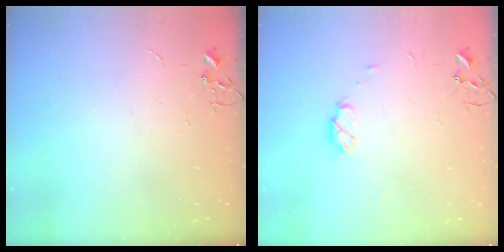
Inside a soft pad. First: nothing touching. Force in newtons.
{"total": 7.0, "press": 6.9, "slide": 0.8}